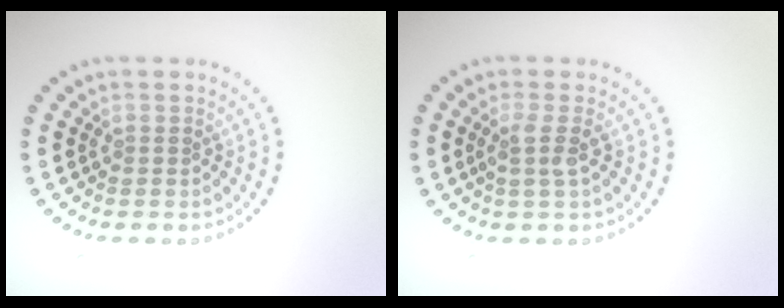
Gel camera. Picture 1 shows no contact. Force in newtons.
{"total": 1.7, "press": 1.2, "slide": 1.2}